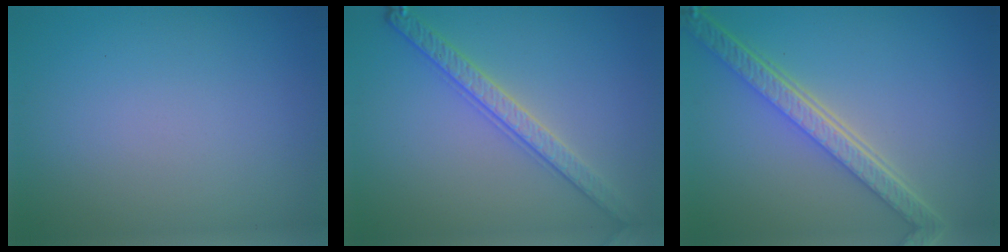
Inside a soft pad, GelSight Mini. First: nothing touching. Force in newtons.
{"total": 3.2, "press": 3.0, "slide": 1.0}
{"total": 5.9, "press": 4.5, "slide": 3.8}